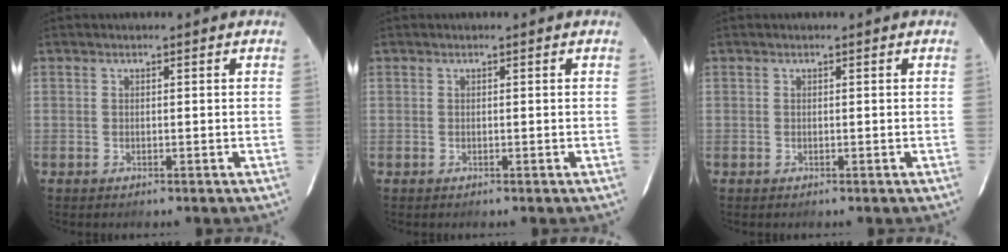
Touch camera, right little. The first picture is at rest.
{"total": 0.0}
{"total": 0.0}